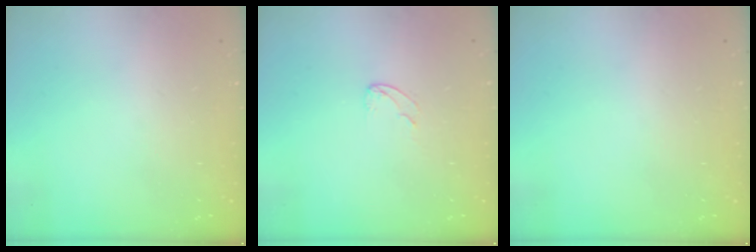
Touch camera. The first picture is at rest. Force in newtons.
{"total": 3.8, "press": 3.8, "slide": 0.3}
{"total": 0.0}